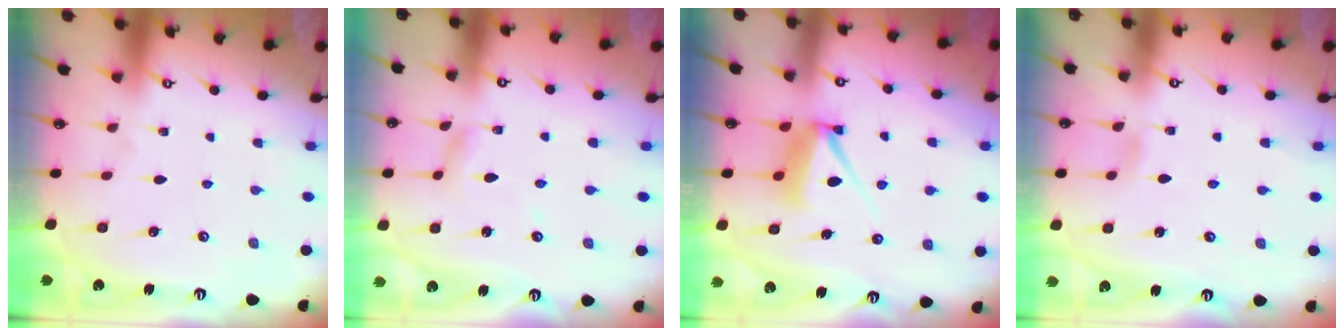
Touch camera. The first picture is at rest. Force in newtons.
{"total": 4.2, "press": 4.2, "slide": 0.2}
{"total": 7.4, "press": 7.4, "slide": 0.6}
{"total": 2.5, "press": 2.5, "slide": 0.3}